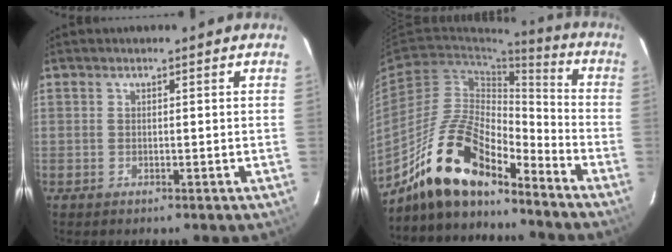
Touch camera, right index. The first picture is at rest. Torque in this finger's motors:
{"motor_torque": [0.94, -0.94, 0.97, 0.21]}